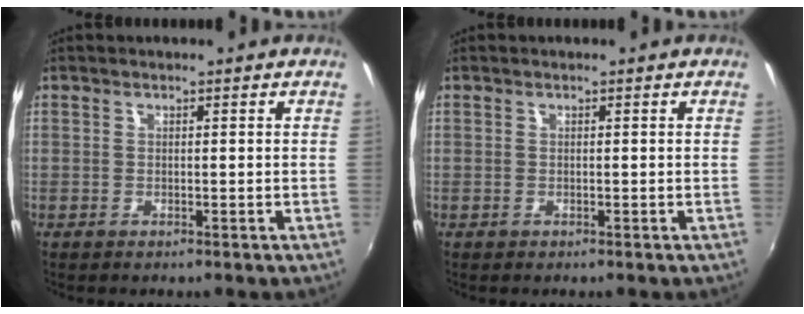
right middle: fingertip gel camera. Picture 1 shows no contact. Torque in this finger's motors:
{"motor_torque": [-0.05, -0.20, -0.02, -0.01]}